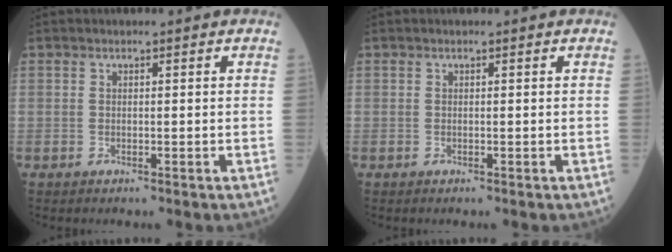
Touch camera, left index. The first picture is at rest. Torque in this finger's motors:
{"motor_torque": [0.04, 0.04, 0.00, -0.01]}